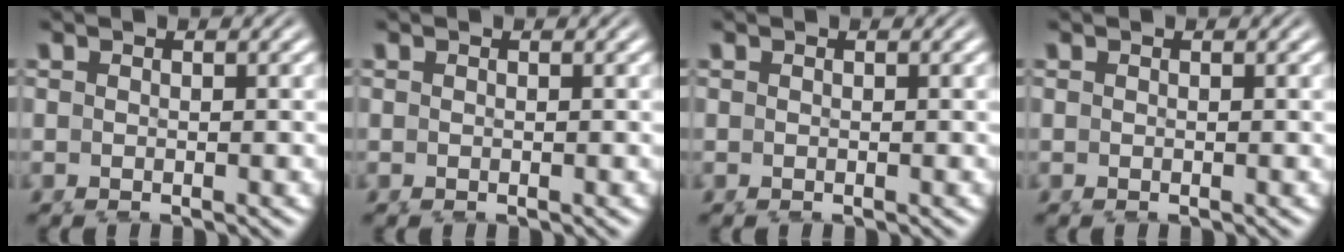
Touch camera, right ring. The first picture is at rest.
{"total": 0.0}
{"total": 0.0}
{"total": 0.0}